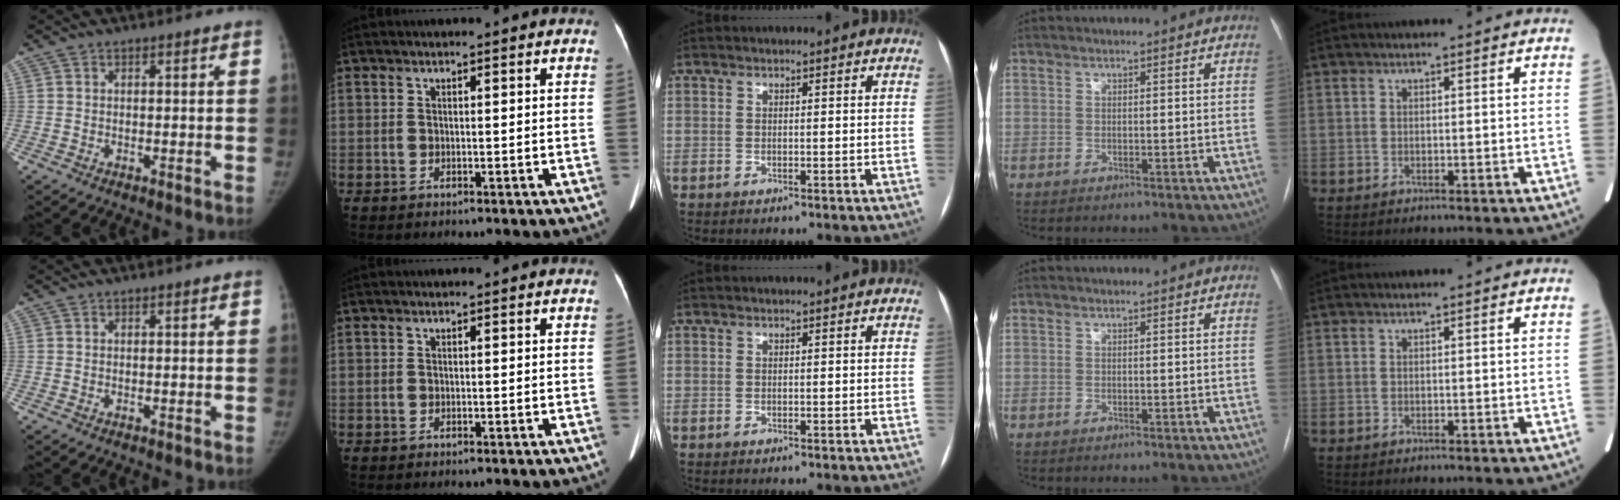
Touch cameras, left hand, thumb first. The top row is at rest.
{}